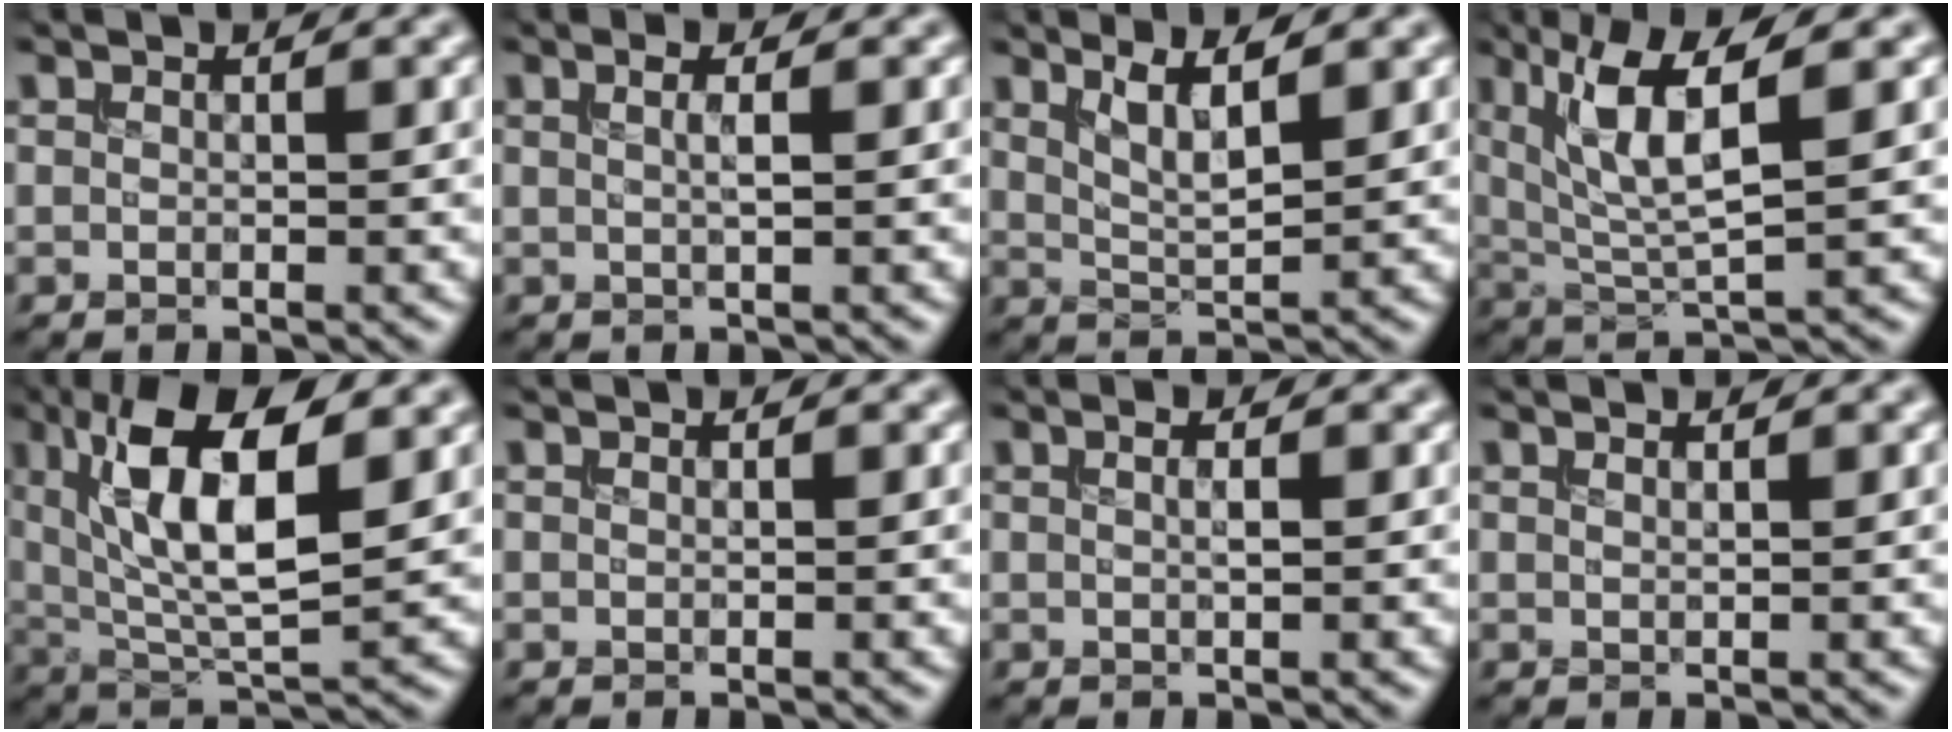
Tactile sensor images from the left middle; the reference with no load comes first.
{"total": 1.7, "force": [0.2, 0.5, 1.6], "torque": [-0.024, 0.005, -0.001]}
{"total": 3.3, "force": [1.8, 0.8, 2.6], "torque": [-0.047, -0.004, 0.036]}
{"total": 6.6, "force": [2.2, 1.6, 6.0], "torque": [-0.117, 0.000, 0.046]}
{"total": 10.3, "force": [3.0, 3.6, 9.1], "torque": [-0.166, -0.001, 0.052]}
{"total": 0.0}
{"total": 1.2, "force": [0.2, 0.3, 1.2], "torque": [-0.017, 0.005, 0.000]}
{"total": 0.8, "force": [0.4, 0.3, 0.6], "torque": [-0.002, 0.003, -0.001]}